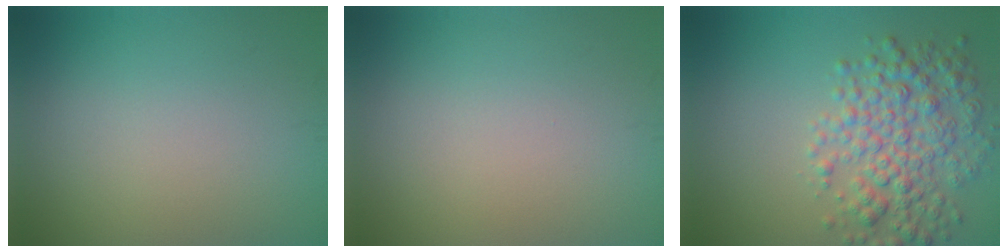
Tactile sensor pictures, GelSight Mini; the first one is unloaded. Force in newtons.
{"total": 0.0}
{"total": 5.7, "press": 5.7, "slide": 0.2}